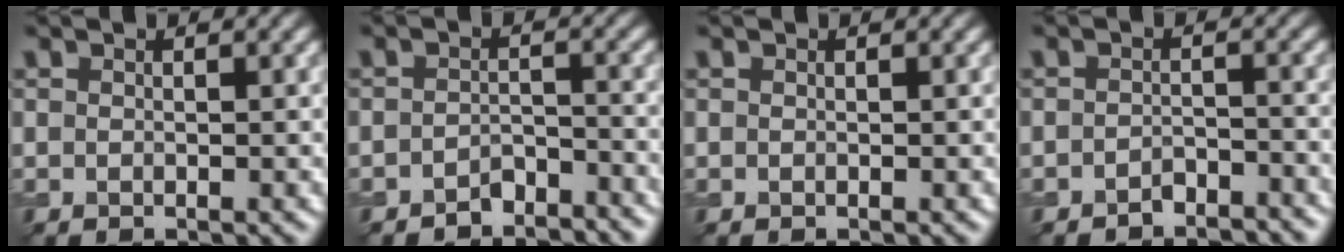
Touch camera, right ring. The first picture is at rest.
{"total": 2.9, "force": [-2.5, 1.2, 0.8], "torque": [-0.011, 0.007, -0.044]}
{"total": 0.0}
{"total": 2.3, "force": [-2.0, 0.8, 0.6], "torque": [-0.006, 0.007, -0.034]}